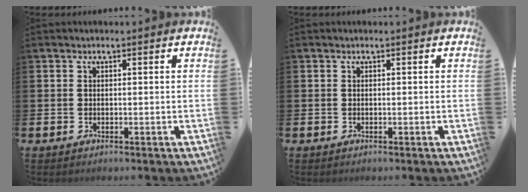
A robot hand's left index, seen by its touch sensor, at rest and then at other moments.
{"total": 0.0}